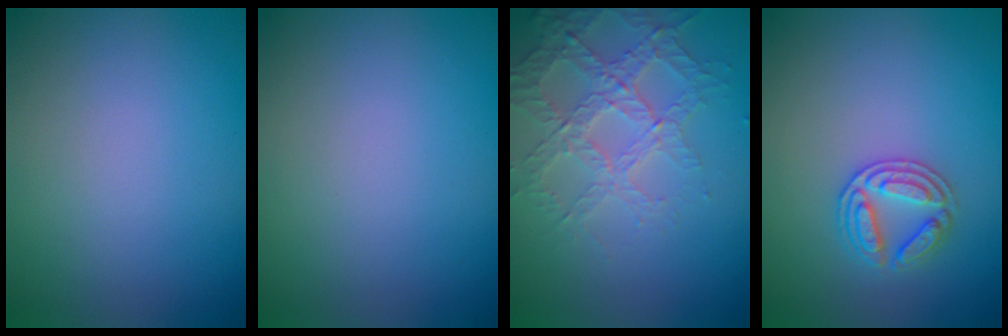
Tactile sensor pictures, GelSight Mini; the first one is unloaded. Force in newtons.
{"total": 0.0}
{"total": 3.6, "press": 3.4, "slide": 1.4}
{"total": 2.7, "press": 2.7, "slide": 0.4}